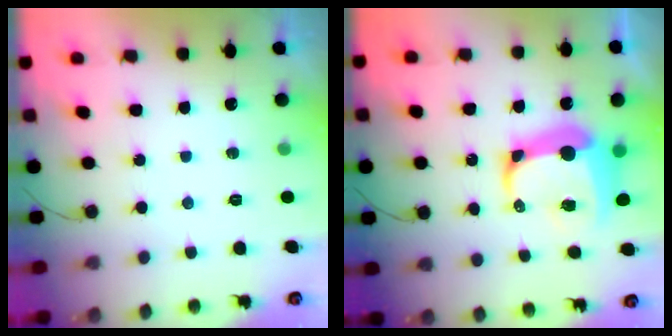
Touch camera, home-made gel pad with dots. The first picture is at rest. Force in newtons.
{"total": 14.4, "press": 14.3, "slide": 1.9}